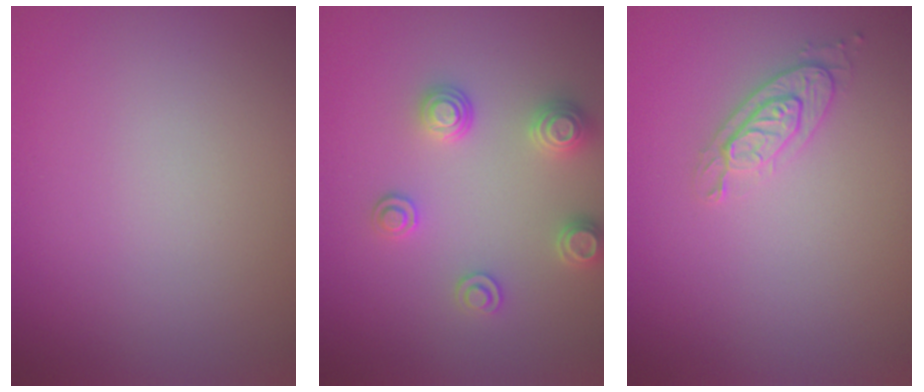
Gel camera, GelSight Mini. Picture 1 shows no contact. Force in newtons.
{"total": 2.9, "press": 2.9, "slide": 0.2}
{"total": 2.1, "press": 2.0, "slide": 0.6}